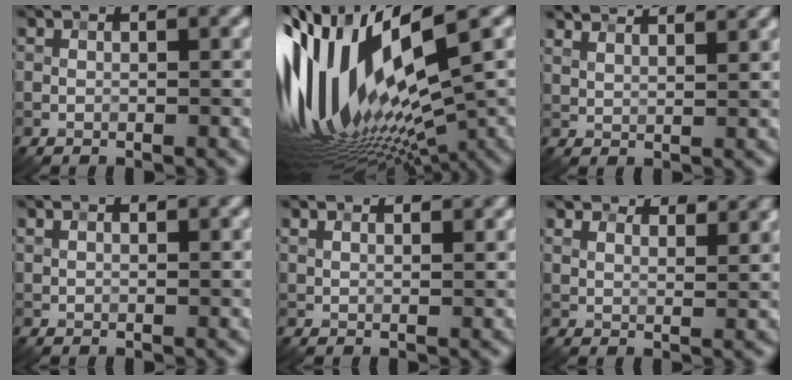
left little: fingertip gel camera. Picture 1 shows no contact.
{"total": 17.1, "force": [0.9, 6.5, 15.8], "torque": [-0.327, -0.004, 0.025]}
{"total": 6.7, "force": [5.8, 1.7, 2.7], "torque": [-0.055, 0.014, 0.089]}
{"total": 2.0, "force": [1.7, 0.7, 1.0], "torque": [-0.016, 0.002, 0.014]}
{"total": 5.5, "force": [4.4, 2.0, 2.7], "torque": [-0.040, 0.026, 0.055]}
{"total": 9.8, "force": [8.4, 3.0, 4.0], "torque": [-0.082, 0.005, 0.125]}